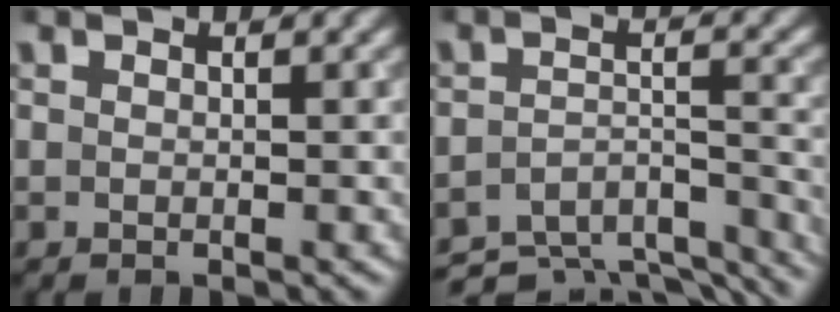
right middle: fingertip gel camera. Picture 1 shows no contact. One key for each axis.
{"total": 10.4, "fx": -9.5, "fy": 2.8, "fz": 3.1, "tx": -0.051, "ty": -0.008, "tz": -0.120}